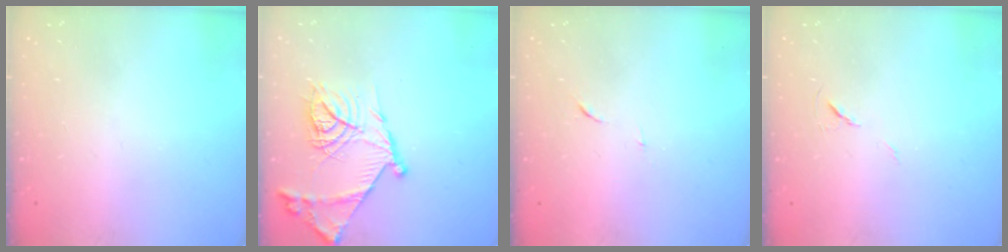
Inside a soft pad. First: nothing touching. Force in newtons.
{"total": 18.1, "press": 18.0, "slide": 1.7}
{"total": 4.5, "press": 4.3, "slide": 1.0}
{"total": 5.1, "press": 4.7, "slide": 2.1}